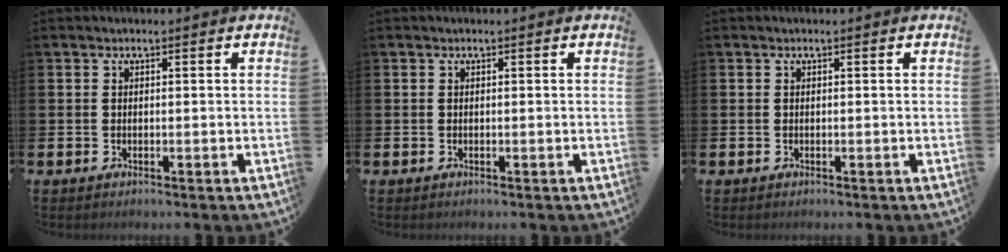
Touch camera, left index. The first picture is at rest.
{"total": 0.0}
{"total": 0.0}